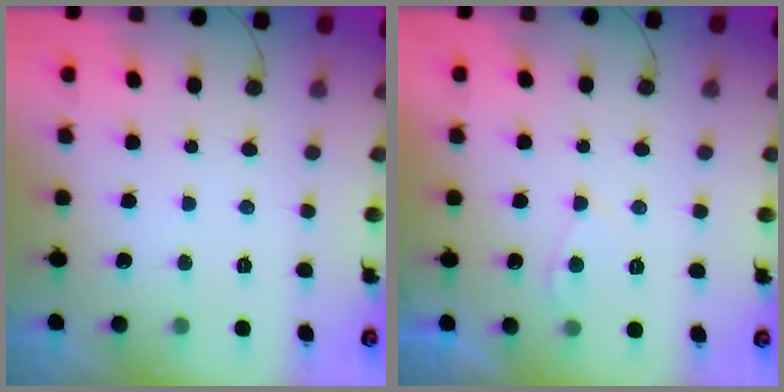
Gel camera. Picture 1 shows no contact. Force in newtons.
{"total": 3.4, "press": 3.3, "slide": 0.4}